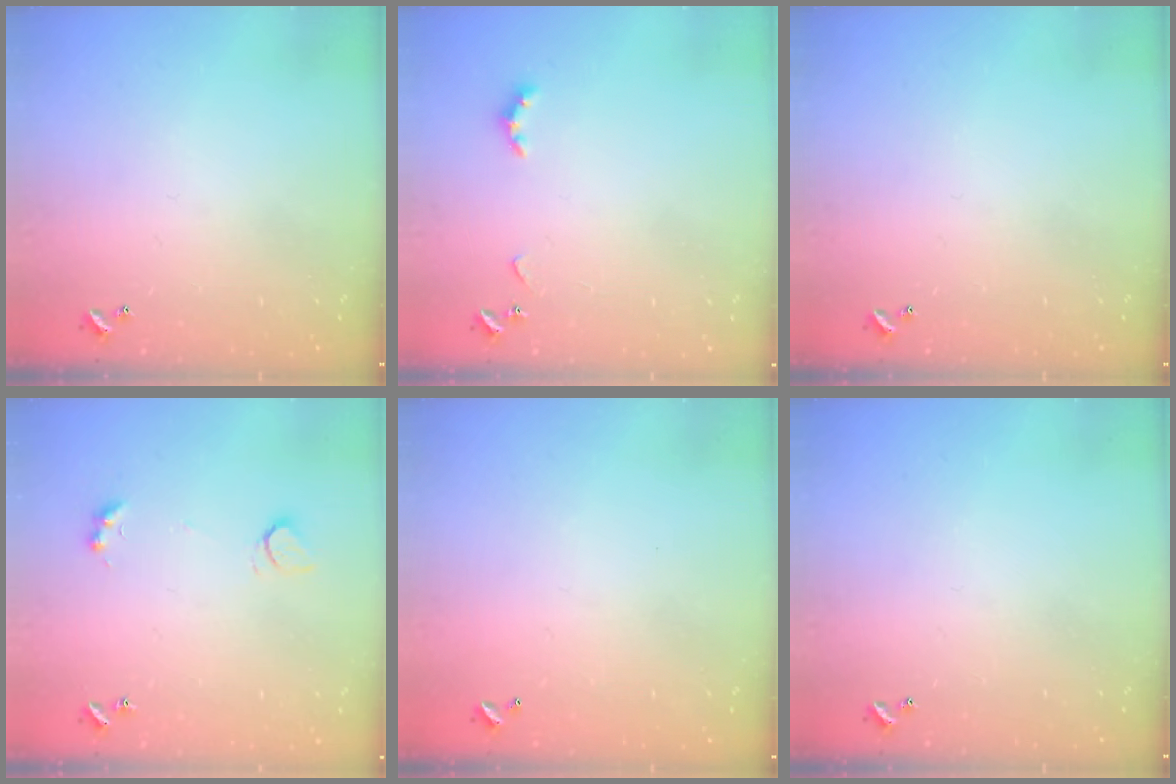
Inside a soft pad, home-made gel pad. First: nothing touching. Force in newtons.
{"total": 2.9, "press": 2.8, "slide": 0.6}
{"total": 0.0}
{"total": 2.5, "press": 2.3, "slide": 1.1}
{"total": 2.9, "press": 2.9, "slide": 0.1}
{"total": 0.0}